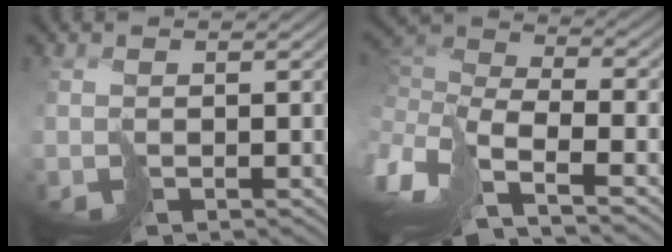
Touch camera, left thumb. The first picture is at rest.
{"total": 8.9, "force": [-2.9, 3.5, 7.6], "torque": [-0.209, 0.003, -0.058]}